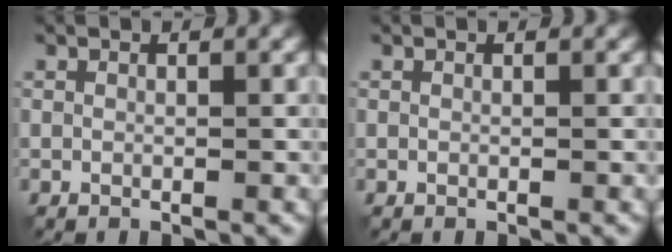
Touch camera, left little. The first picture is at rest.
{"total": 0.0}